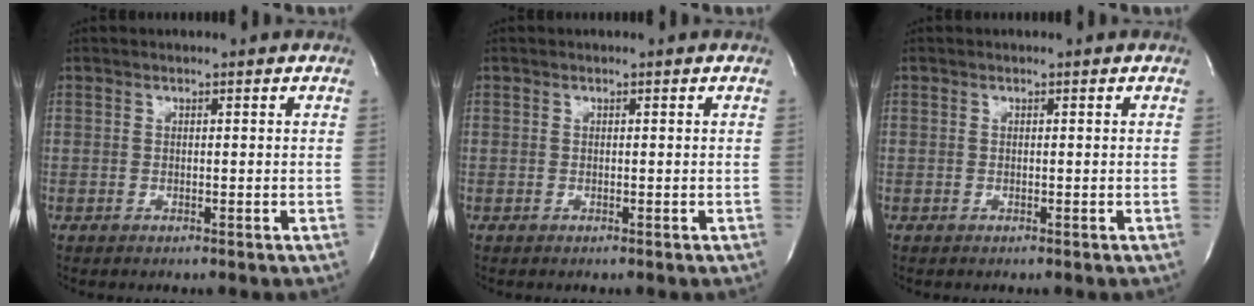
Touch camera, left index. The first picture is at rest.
{"total": 0.0}
{"total": 0.0}